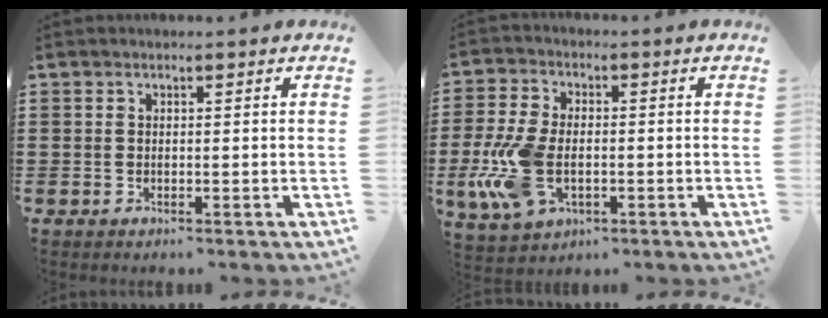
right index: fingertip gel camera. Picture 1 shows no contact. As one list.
[{"total": 9.9, "force": [-2.2, 5.6, 7.9], "torque": [-0.191, -0.006, -0.041]}]